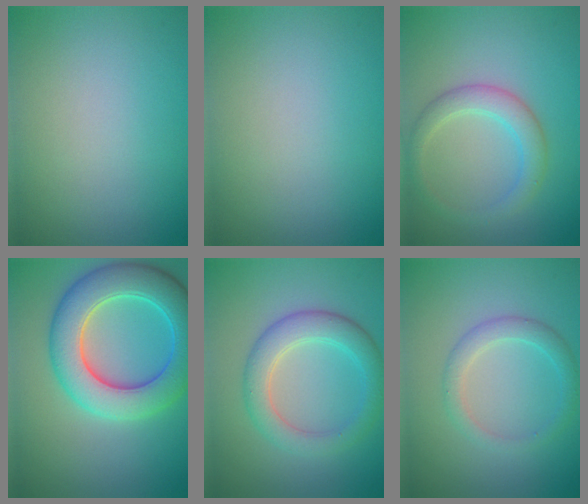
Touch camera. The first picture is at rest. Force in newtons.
{"total": 0.0}
{"total": 3.0, "press": 3.0, "slide": 0.1}
{"total": 8.2, "press": 8.2, "slide": 0.6}
{"total": 4.2, "press": 4.2, "slide": 0.1}
{"total": 2.2, "press": 2.2, "slide": 0.0}